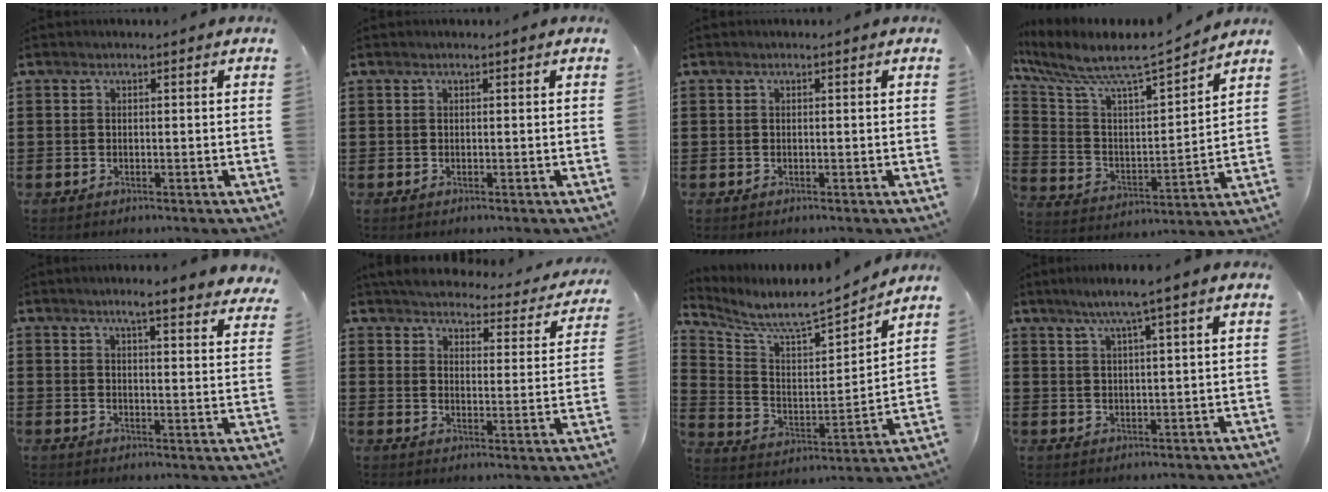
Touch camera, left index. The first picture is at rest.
{"total": 0.0}
{"total": 0.0}
{"total": 7.0, "force": [6.0, 0.6, 3.5], "torque": [-0.100, -0.054, 0.093]}
{"total": 4.7, "force": [4.0, -0.1, 2.5], "torque": [-0.053, -0.015, 0.067]}
{"total": 4.2, "force": [4.1, 0.4, 0.8], "torque": [-0.041, -0.031, 0.068]}
{"total": 6.3, "force": [6.0, 0.5, 1.7], "torque": [-0.066, -0.056, 0.096]}
{"total": 4.3, "force": [2.7, -0.6, 3.3], "torque": [-0.070, -0.001, 0.044]}